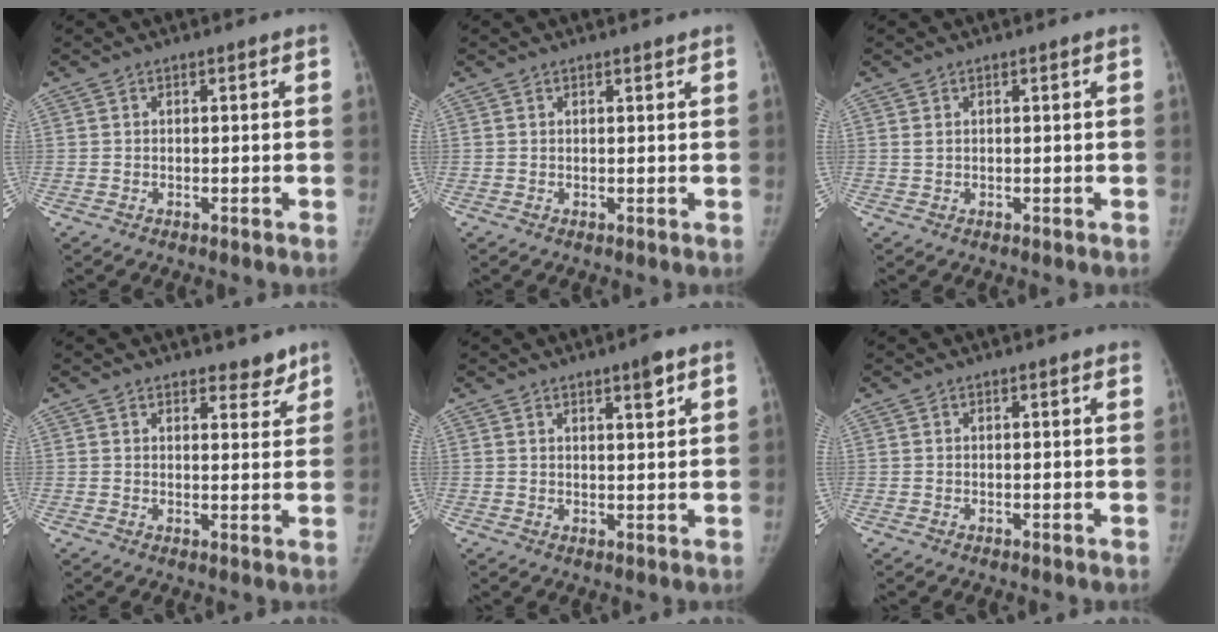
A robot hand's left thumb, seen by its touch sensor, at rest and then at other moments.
{"total": 0.7, "force": [0.6, 0.0, 0.2], "torque": [-0.005, -0.004, 0.011]}
{"total": 0.6, "force": [0.3, 0.2, 0.4], "torque": [-0.009, 0.004, 0.008]}
{"total": 4.1, "force": [3.4, 1.8, 1.5], "torque": [0.006, -0.023, 0.045]}
{"total": 3.5, "force": [2.2, 0.6, 2.7], "torque": [-0.036, -0.014, 0.034]}
{"total": 1.7, "force": [1.5, 0.3, 0.7], "torque": [-0.006, 0.001, 0.014]}